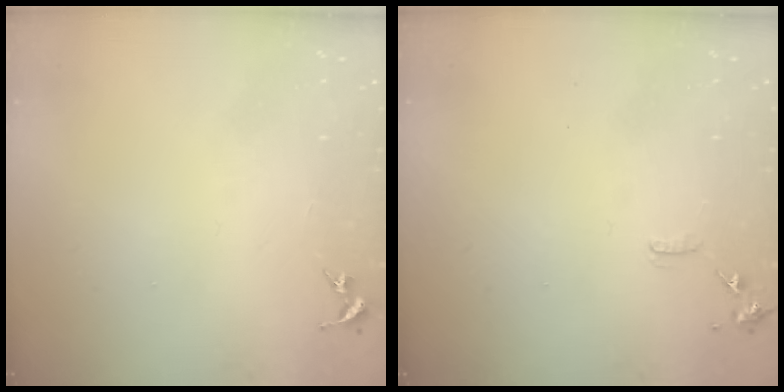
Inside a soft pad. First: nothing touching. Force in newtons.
{"total": 6.8, "press": 6.7, "slide": 0.9}